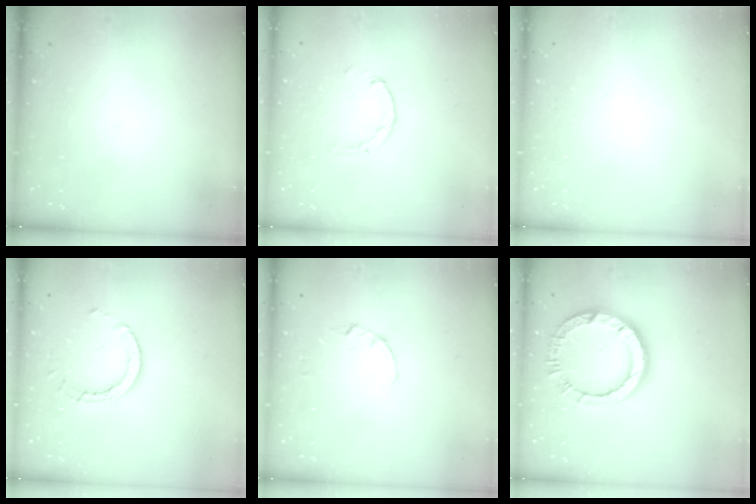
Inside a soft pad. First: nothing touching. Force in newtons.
{"total": 1.5, "press": 1.5, "slide": 0.2}
{"total": 2.6, "press": 2.6, "slide": 0.2}
{"total": 5.0, "press": 5.0, "slide": 0.3}
{"total": 0.0}
{"total": 13.2, "press": 13.1, "slide": 1.6}